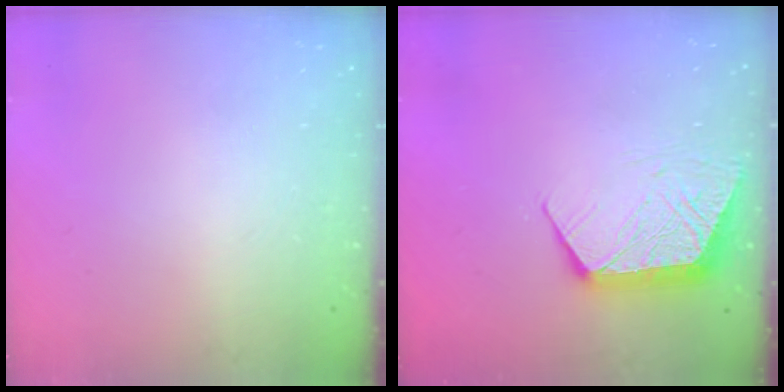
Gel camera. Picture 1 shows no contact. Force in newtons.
{"total": 10.1, "press": 10.1, "slide": 0.7}